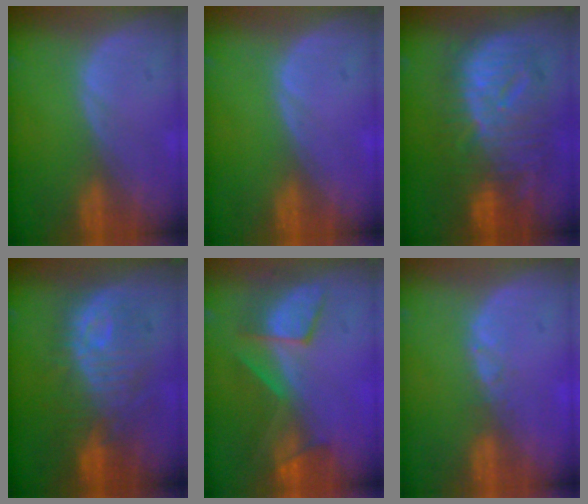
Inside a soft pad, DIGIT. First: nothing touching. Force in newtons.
{"total": 0.0}
{"total": 12.3, "press": 12.3, "slide": 1.1}
{"total": 10.0, "press": 10.0, "slide": 0.8}
{"total": 7.6, "press": 7.2, "slide": 2.4}
{"total": 1.3, "press": 1.0, "slide": 0.8}